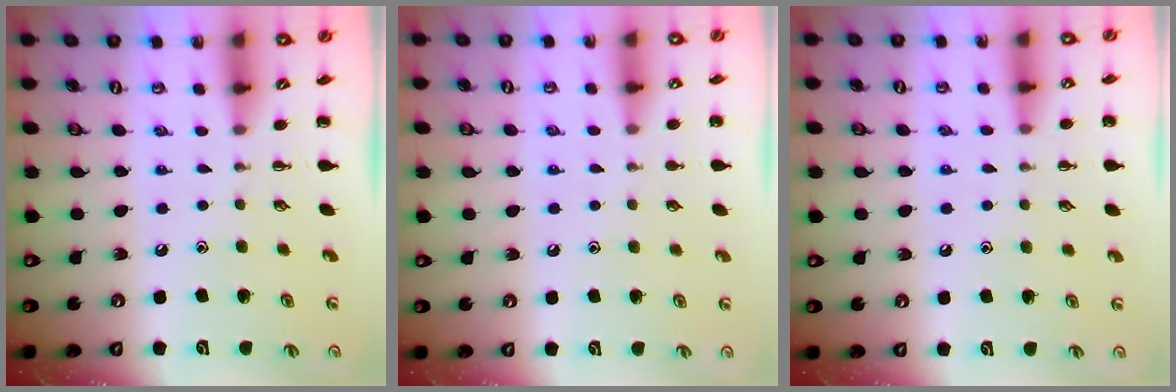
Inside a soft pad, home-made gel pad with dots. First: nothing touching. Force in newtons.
{"total": 4.3, "press": 4.0, "slide": 1.6}
{"total": 6.6, "press": 6.2, "slide": 2.2}